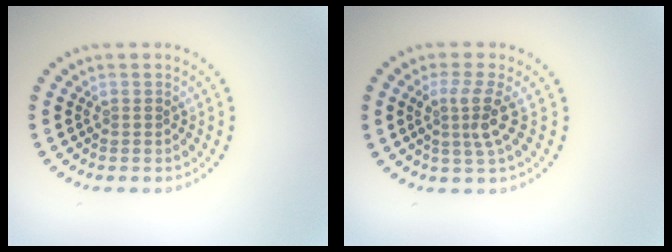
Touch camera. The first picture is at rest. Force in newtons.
{"total": 2.9, "press": 2.1, "slide": 2.0}